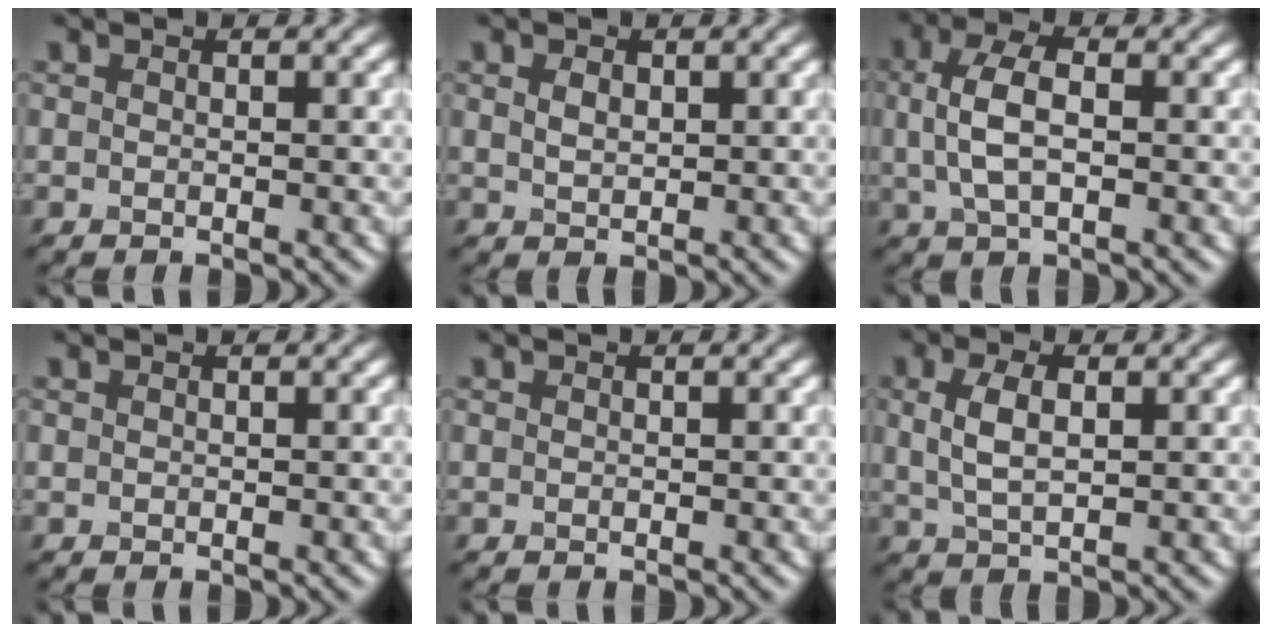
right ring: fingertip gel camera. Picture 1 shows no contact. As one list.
[{"total": 1.4, "force": [0.5, 0.9, 0.9], "torque": [-0.020, -0.001, 0.014]}, {"total": 4.6, "force": [0.4, 2.2, 4.1], "torque": [-0.088, 0.008, 0.004]}, {"total": 0.0}, {"total": 0.0}, {"total": 3.4, "force": [0.7, 1.6, 3.0], "torque": [-0.068, 0.001, 0.015]}]